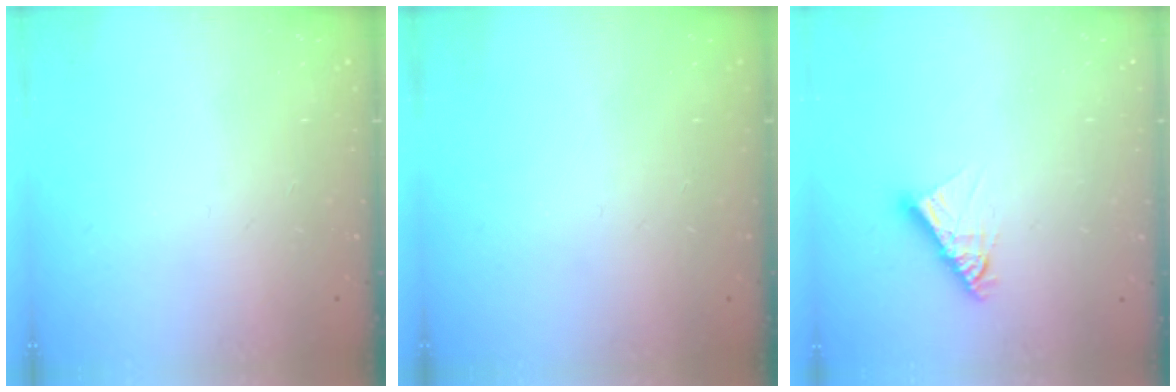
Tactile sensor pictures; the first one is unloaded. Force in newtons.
{"total": 0.0}
{"total": 7.6, "press": 7.6, "slide": 0.5}